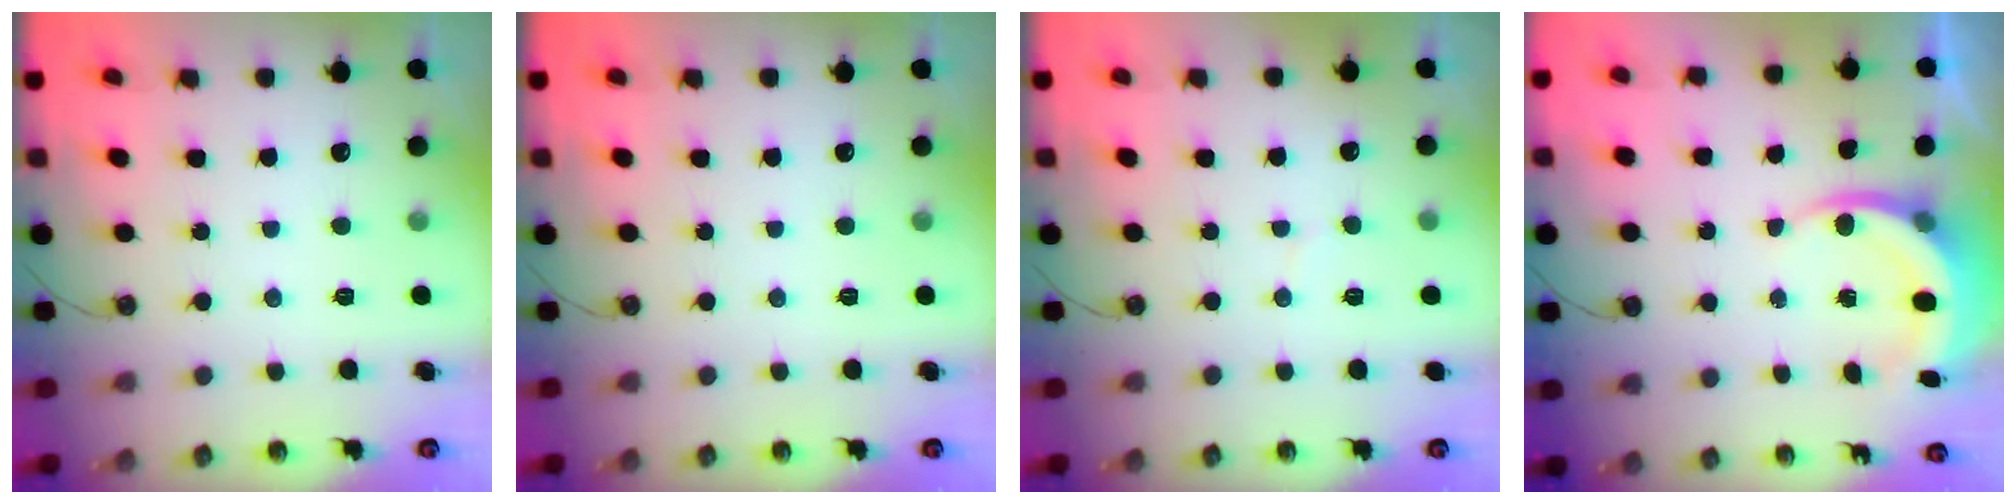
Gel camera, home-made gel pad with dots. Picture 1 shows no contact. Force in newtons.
{"total": 0.0}
{"total": 2.9, "press": 2.9, "slide": 0.3}
{"total": 6.2, "press": 6.0, "slide": 1.3}